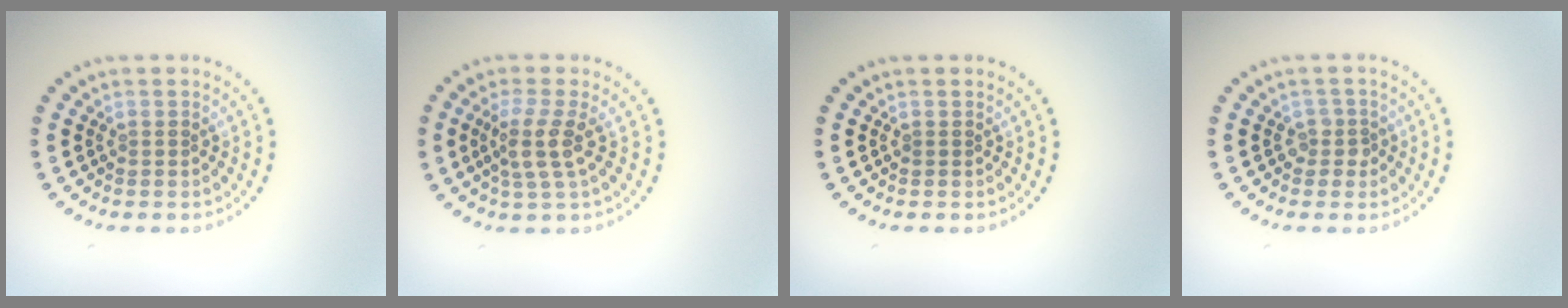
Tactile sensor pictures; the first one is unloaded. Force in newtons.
{"total": 2.9, "press": 2.4, "slide": 1.7}
{"total": 0.0}
{"total": 1.3, "press": 1.2, "slide": 0.7}